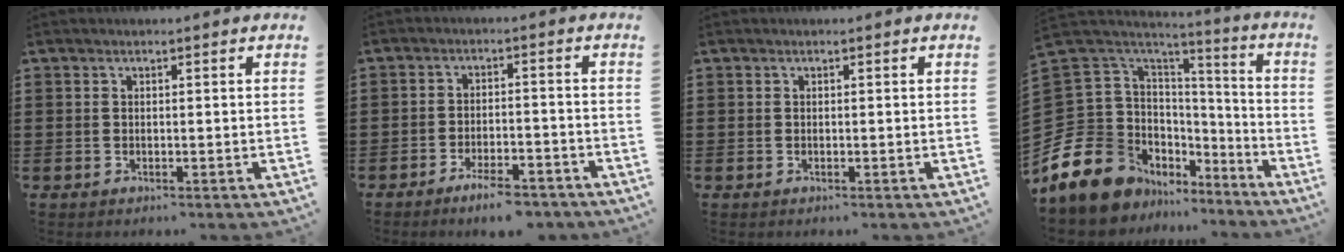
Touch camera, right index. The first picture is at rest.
{"total": 4.8, "force": [-4.2, 0.7, 2.2], "torque": [-0.041, -0.001, -0.078]}
{"total": 0.0}
{"total": 15.1, "force": [-9.2, 10.3, 6.0], "torque": [-0.181, -0.007, -0.163]}